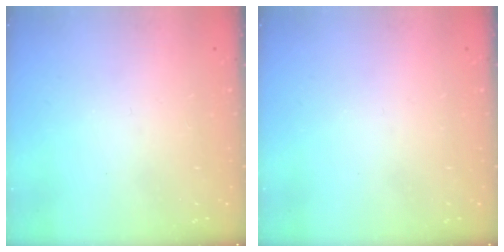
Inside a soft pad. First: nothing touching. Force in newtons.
{"total": 0.0}